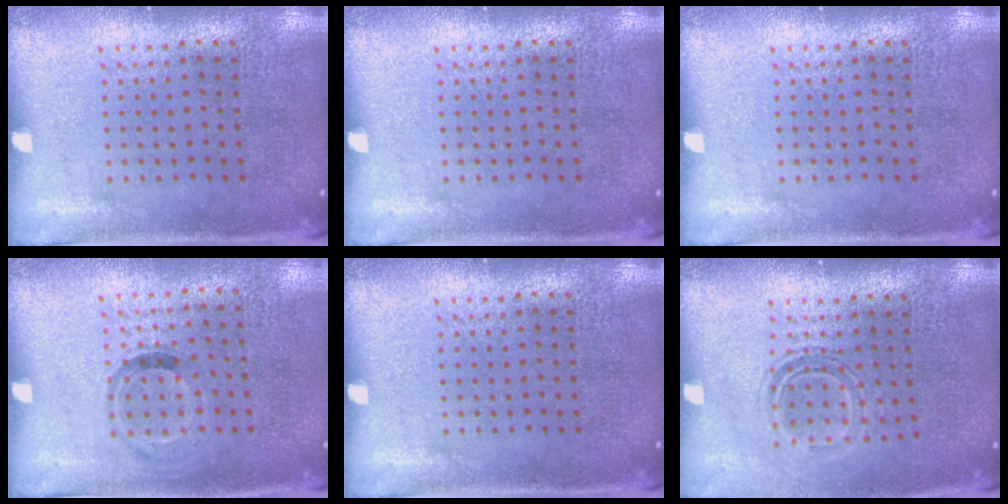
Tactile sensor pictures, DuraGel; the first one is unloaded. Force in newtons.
{"total": 0.0}
{"total": 0.0}
{"total": 0.8, "press": 0.6, "slide": 0.6}
{"total": 0.0}
{"total": 1.5, "press": 1.2, "slide": 1.0}